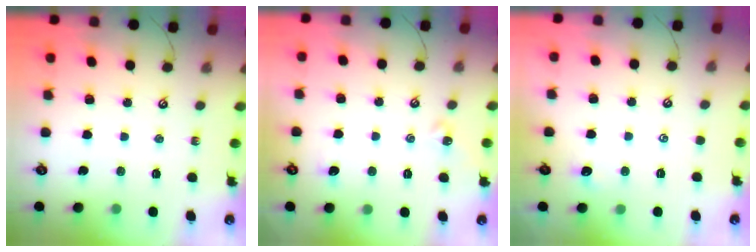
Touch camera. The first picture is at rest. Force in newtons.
{"total": 0.8, "press": 0.6, "slide": 0.4}
{"total": 3.0, "press": 2.9, "slide": 0.3}